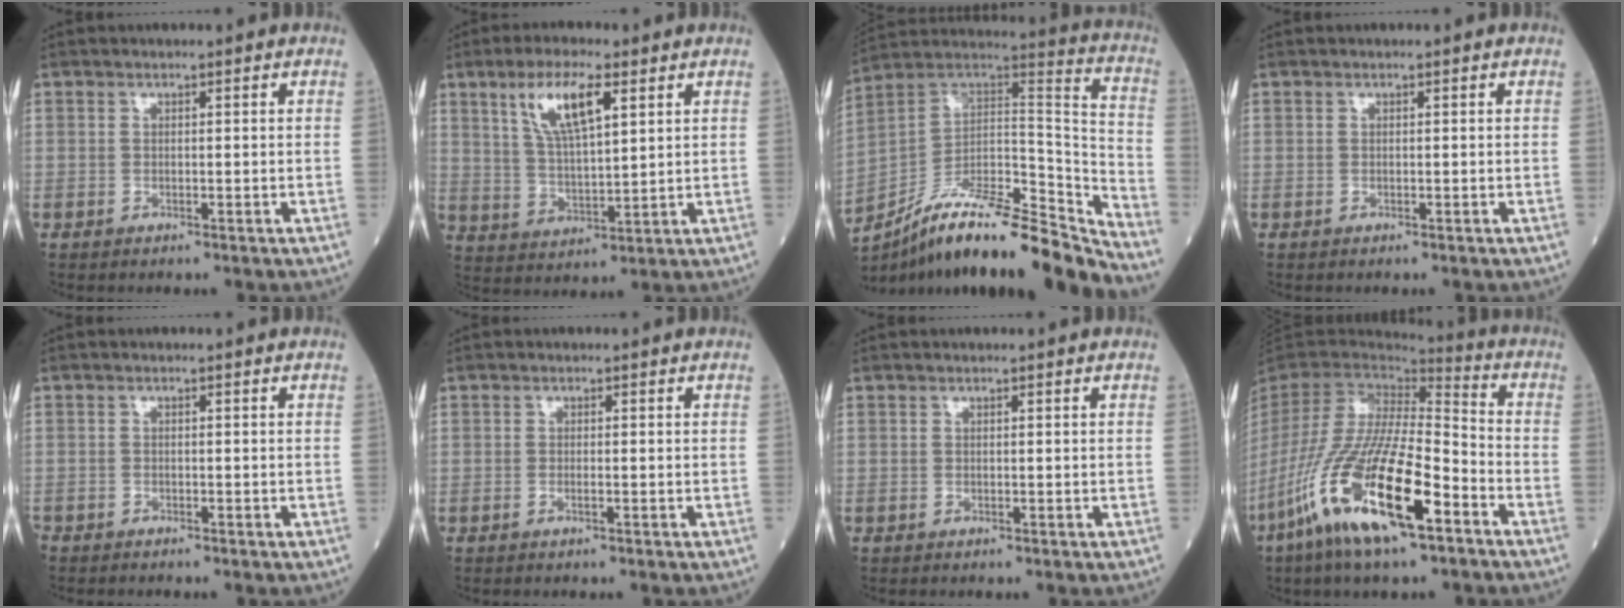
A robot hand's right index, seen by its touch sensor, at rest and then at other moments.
{"total": 9.4, "force": [4.6, 2.2, 7.9], "torque": [-0.156, 0.005, 0.091]}
{"total": 23.3, "force": [-19.1, 3.3, 12.8], "torque": [-0.182, 0.028, -0.318]}
{"total": 0.0}
{"total": 1.9, "force": [-1.7, 0.5, 0.6], "torque": [-0.010, -0.003, -0.026]}
{"total": 0.9, "force": [-0.4, 0.0, 0.8], "torque": [-0.017, -0.001, -0.007]}
{"total": 0.0}
{"total": 21.5, "force": [-11.0, 4.1, 18.0], "torque": [-0.385, -0.052, -0.208]}